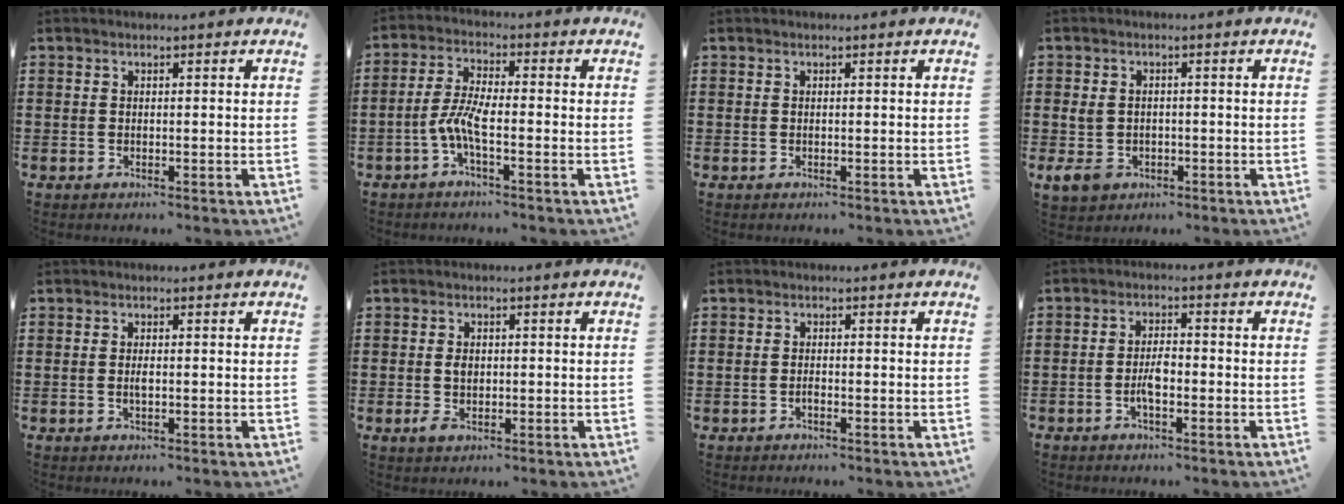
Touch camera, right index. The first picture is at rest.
{"total": 5.2, "force": [-2.1, 1.1, 4.6], "torque": [-0.113, -0.010, -0.049]}
{"total": 0.0}
{"total": 3.8, "force": [-1.0, 2.8, 2.4], "torque": [-0.078, -0.008, -0.027]}
{"total": 1.3, "force": [-0.1, 0.4, 1.2], "torque": [-0.024, 0.000, -0.003]}
{"total": 2.4, "force": [-0.2, 1.5, 1.8], "torque": [-0.036, 0.004, -0.004]}
{"total": 0.9, "force": [-0.6, 0.5, 0.4], "torque": [-0.010, -0.003, -0.011]}
{"total": 3.3, "force": [-1.3, 1.2, 2.8], "torque": [-0.066, 0.000, -0.029]}